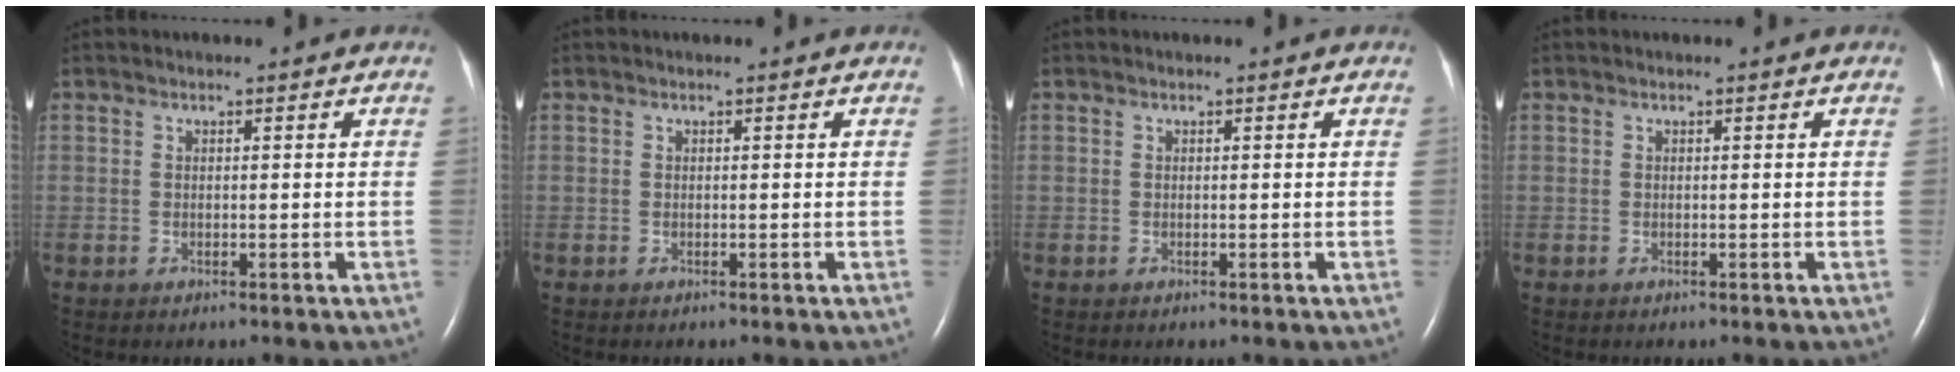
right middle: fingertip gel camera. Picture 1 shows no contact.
{"total": 0.0}
{"total": 0.0}
{"total": 0.0}